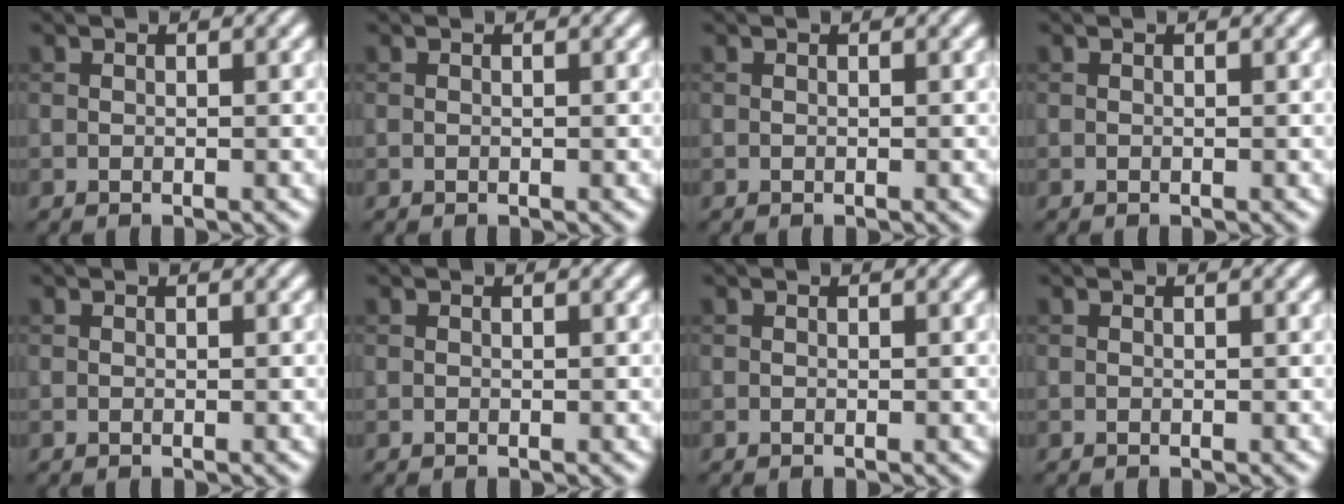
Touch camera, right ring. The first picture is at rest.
{"total": 0.0}
{"total": 0.0}
{"total": 0.0}
{"total": 0.0}
{"total": 0.0}
{"total": 0.0}
{"total": 0.0}